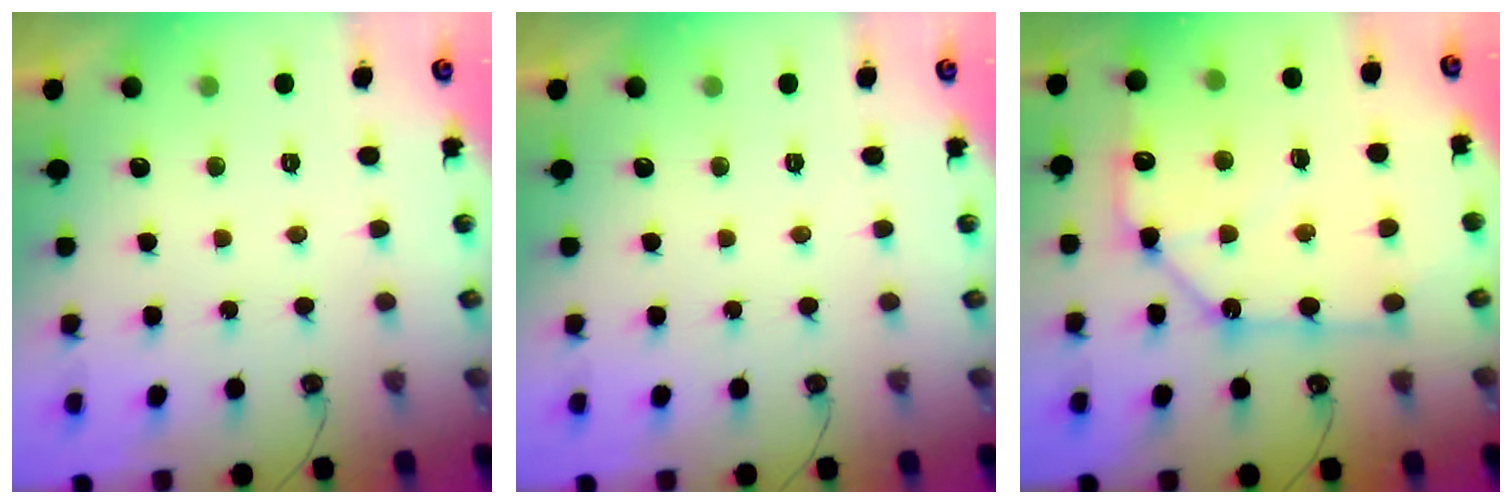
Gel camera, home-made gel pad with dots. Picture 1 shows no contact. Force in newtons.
{"total": 0.0}
{"total": 15.4, "press": 15.3, "slide": 1.6}